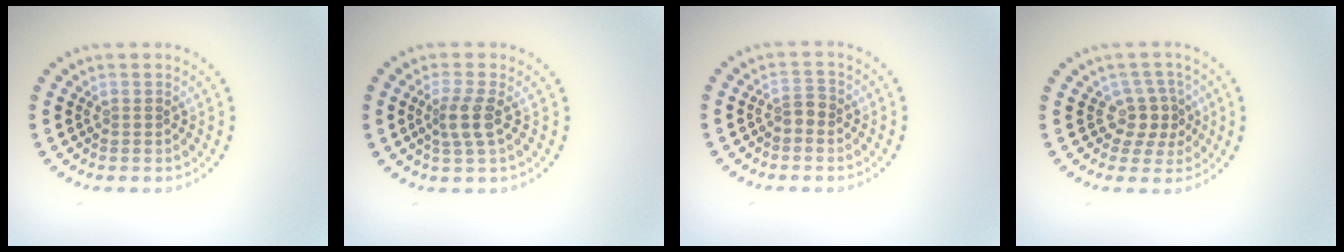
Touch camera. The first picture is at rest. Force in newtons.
{"total": 2.3, "press": 1.9, "slide": 1.3}
{"total": 1.2, "press": 1.0, "slide": 0.6}
{"total": 2.6, "press": 2.0, "slide": 1.6}